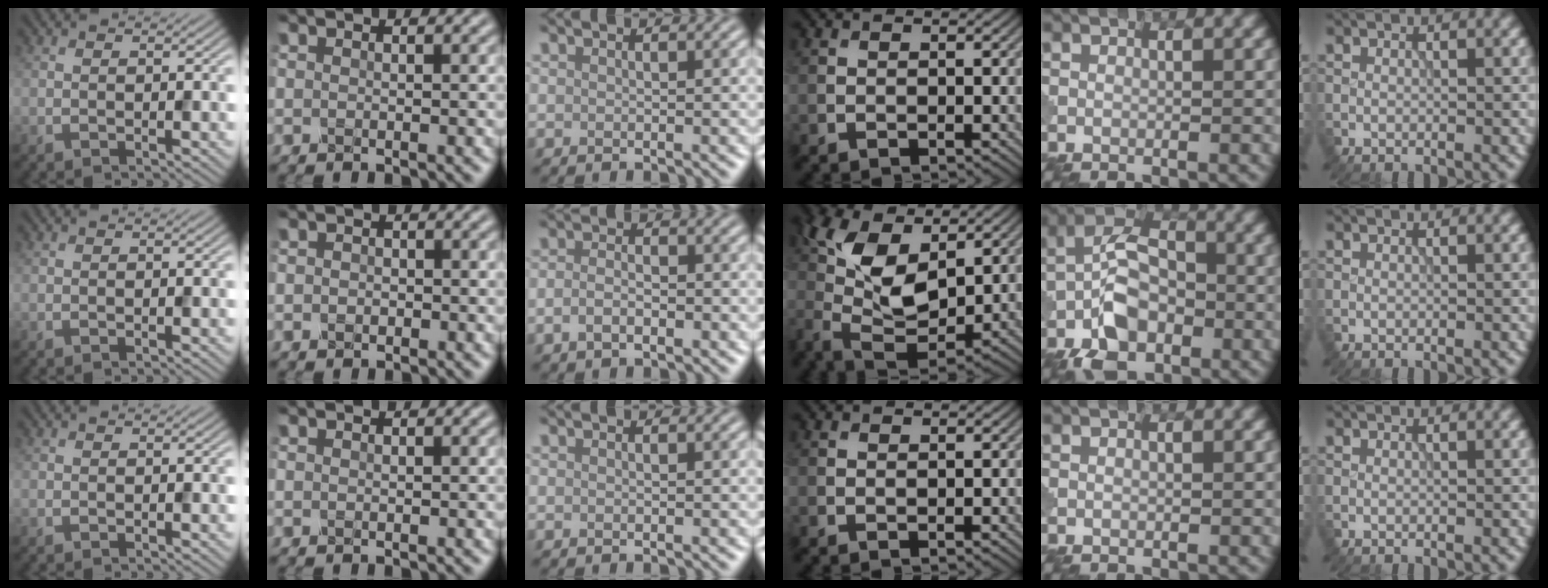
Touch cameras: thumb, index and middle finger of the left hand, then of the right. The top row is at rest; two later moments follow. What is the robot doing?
{"motion": "insert", "object": "pin"}